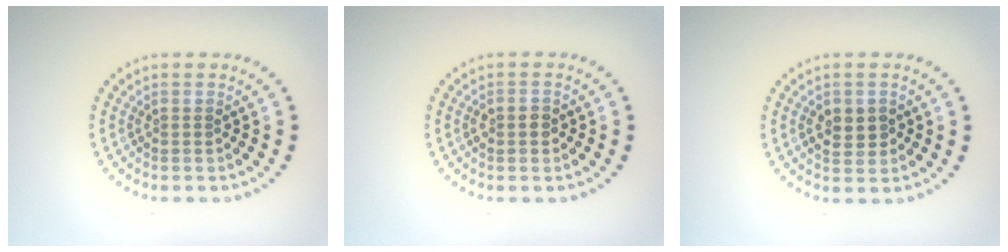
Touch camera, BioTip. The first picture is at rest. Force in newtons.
{"total": 1.4, "press": 1.3, "slide": 0.4}
{"total": 2.4, "press": 2.3, "slide": 0.3}